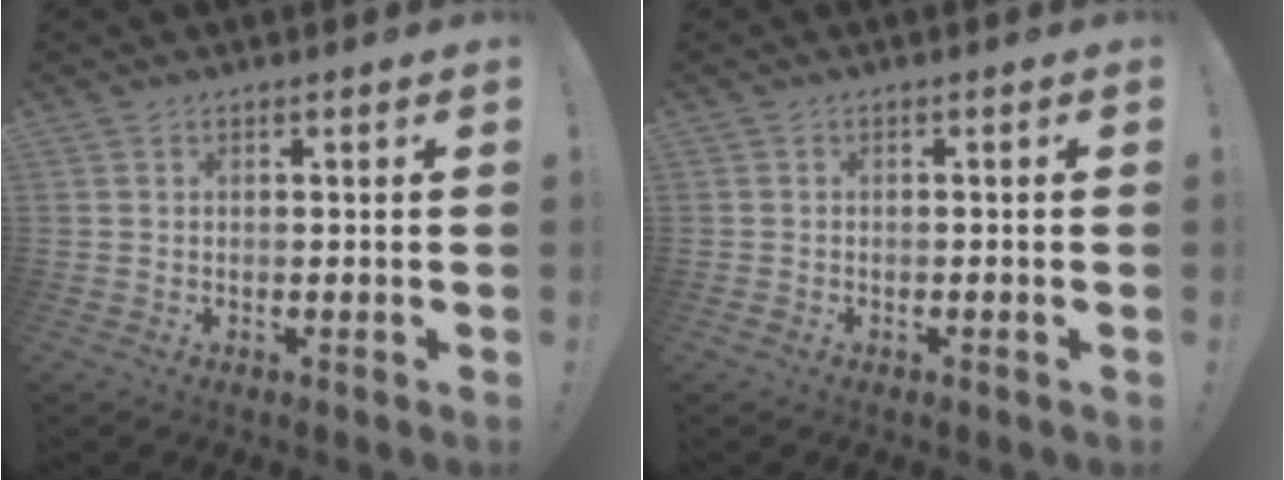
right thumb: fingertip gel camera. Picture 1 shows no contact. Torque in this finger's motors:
{"motor_torque": [0.18, -0.01, 0.02, -0.16, 0.01]}